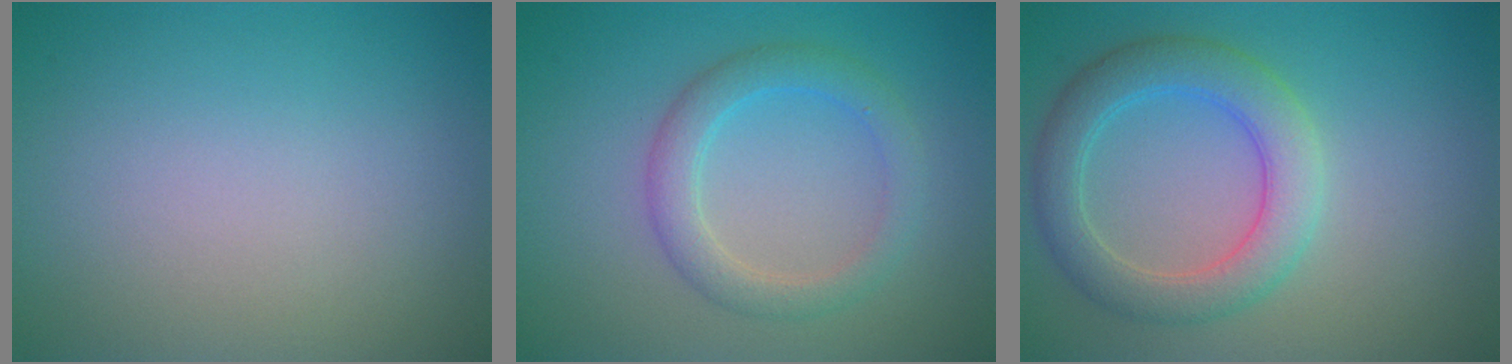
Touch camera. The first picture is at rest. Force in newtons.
{"total": 3.1, "press": 3.1, "slide": 0.1}
{"total": 4.8, "press": 4.8, "slide": 0.2}